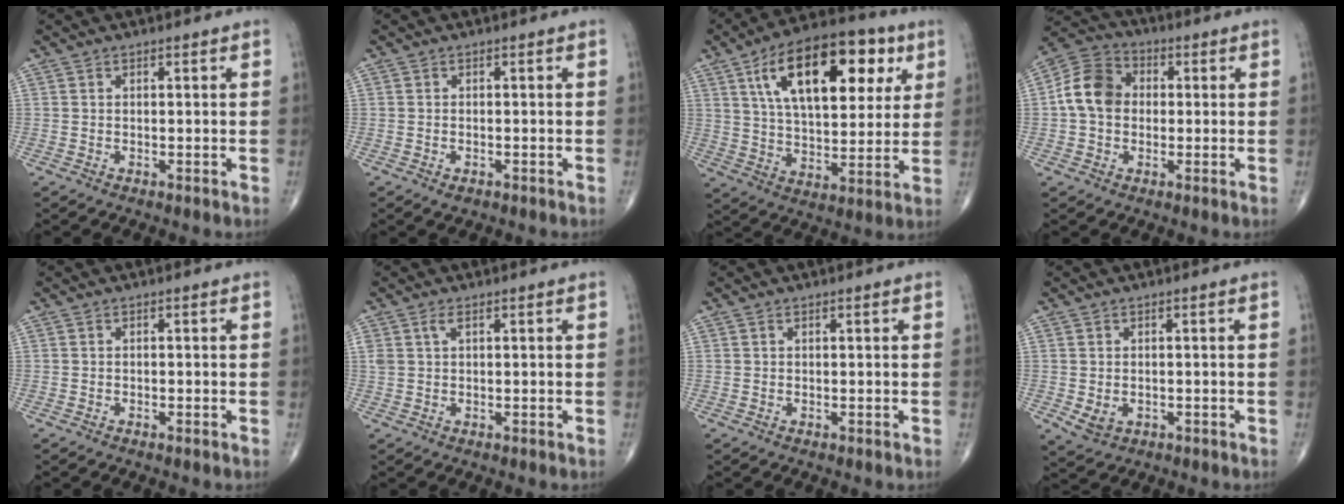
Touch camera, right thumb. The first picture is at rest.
{"total": 1.3, "force": [-0.7, 0.8, 0.7], "torque": [-0.007, 0.004, -0.006]}
{"total": 22.7, "force": [8.9, 11.3, 17.6], "torque": [-0.249, -0.011, 0.142]}
{"total": 9.7, "force": [0.3, 7.7, 5.9], "torque": [-0.099, 0.027, -0.007]}
{"total": 0.0}
{"total": 1.9, "force": [0.9, 0.8, 1.4], "torque": [-0.039, 0.008, 0.023]}
{"total": 0.0}
{"total": 3.1, "force": [-0.6, 2.4, 1.9], "torque": [-0.029, -0.002, 0.002]}